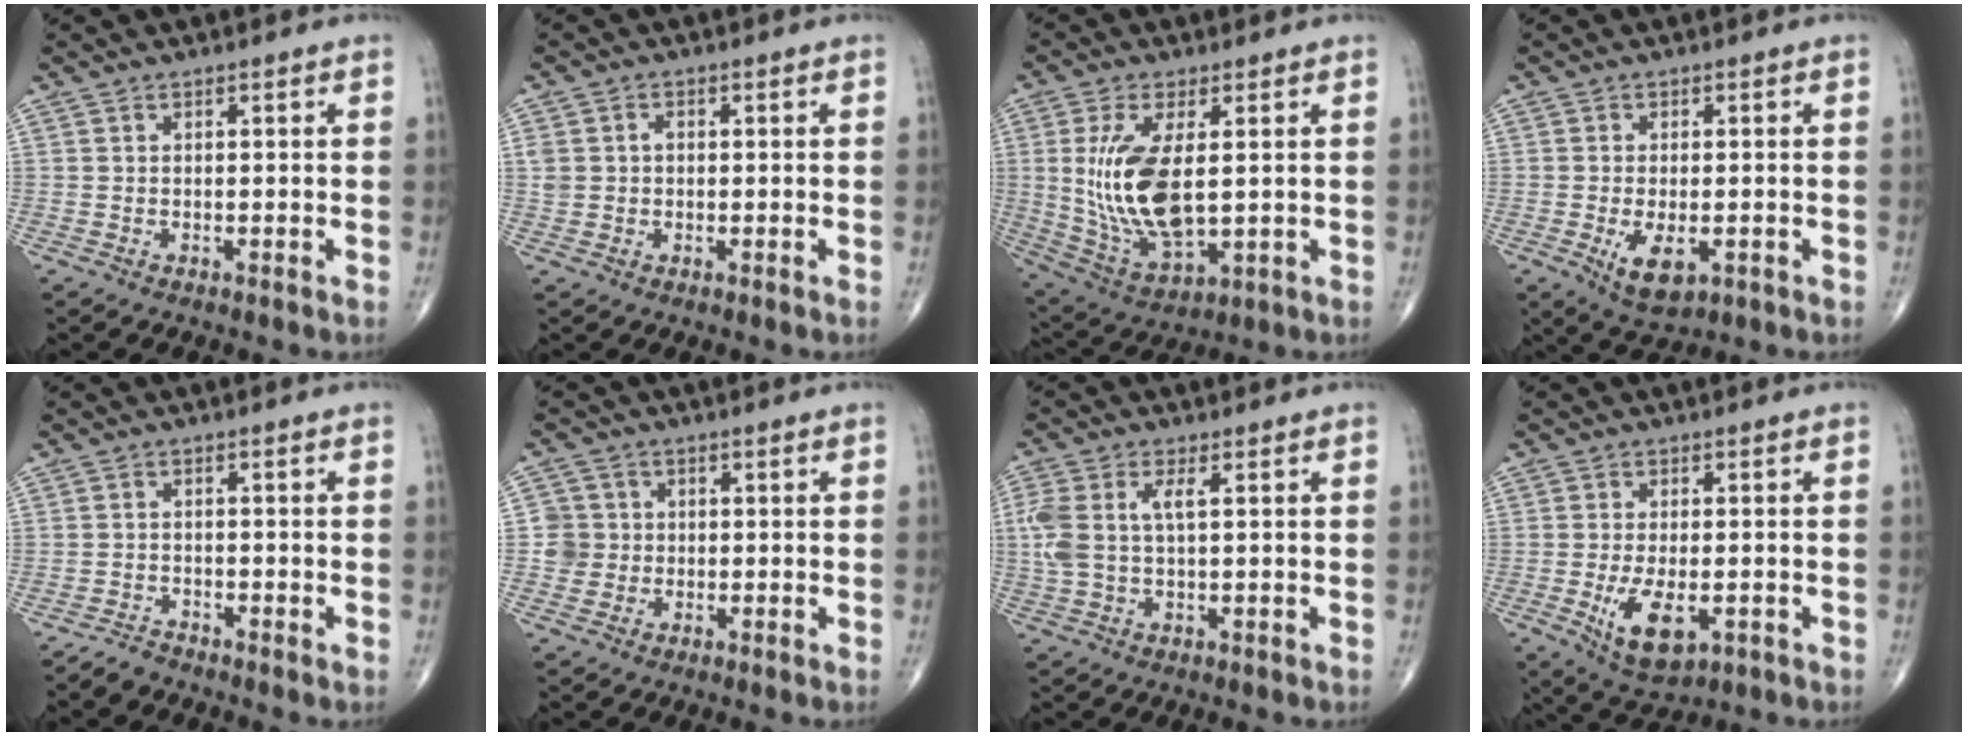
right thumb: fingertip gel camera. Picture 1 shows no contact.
{"total": 3.3, "force": [0.3, 2.7, 1.8], "torque": [-0.031, 0.011, 0.010]}
{"total": 15.2, "force": [1.6, 6.9, 13.4], "torque": [-0.272, -0.020, 0.046]}
{"total": 6.4, "force": [-1.8, 3.2, 5.2], "torque": [-0.085, -0.011, -0.021]}
{"total": 1.8, "force": [-1.7, 0.5, 0.0], "torque": [0.002, -0.005, -0.037]}
{"total": 4.3, "force": [-0.2, 4.3, 0.4], "torque": [0.024, 0.009, -0.009]}
{"total": 8.0, "force": [1.4, 3.7, 6.9], "torque": [-0.183, 0.018, 0.032]}
{"total": 8.8, "force": [-2.4, 4.4, 7.2], "torque": [-0.124, -0.012, -0.029]}